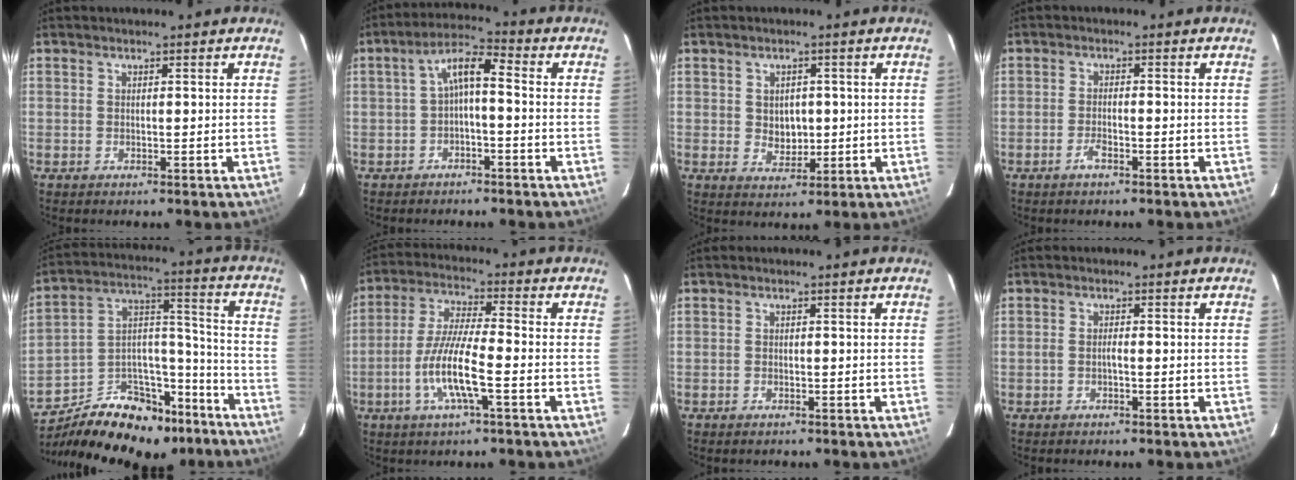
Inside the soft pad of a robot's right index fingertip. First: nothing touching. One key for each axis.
{"total": 5.4, "fx": -1.2, "fy": 1.7, "fz": 5.0, "tx": -0.106, "ty": 0.020, "tz": -0.022}
{"total": 4.6, "fx": 0.3, "fy": 3.8, "fz": 2.6, "tx": -0.041, "ty": 0.002, "tz": 0.013}
{"total": 2.1, "fx": -1.4, "fy": 0.5, "fz": 1.5, "tx": -0.035, "ty": 0.001, "tz": -0.029}
{"total": 22.9, "fx": -16.3, "fy": 12.0, "fz": 10.7, "tx": -0.199, "ty": 0.059, "tz": -0.229}
{"total": 10.2, "fx": -3.6, "fy": 1.0, "fz": 9.5, "tx": -0.200, "ty": -0.003, "tz": -0.072}
{"total": 0.9, "fx": -0.8, "fy": 0.5, "fz": 0.2, "tx": -0.005, "ty": 0.001, "tz": -0.012}
{"total": 0.8, "fx": -0.5, "fy": 0.0, "fz": 0.7, "tx": -0.013, "ty": 0.003, "tz": -0.011}